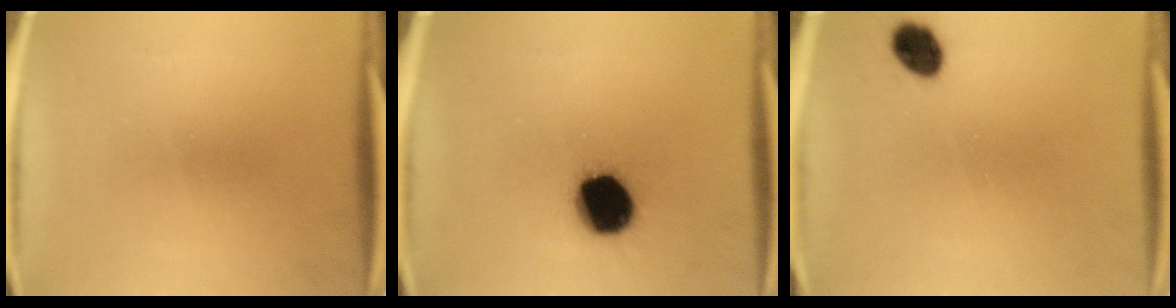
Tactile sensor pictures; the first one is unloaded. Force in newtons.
{"total": 15.2}
{"total": 5.3}